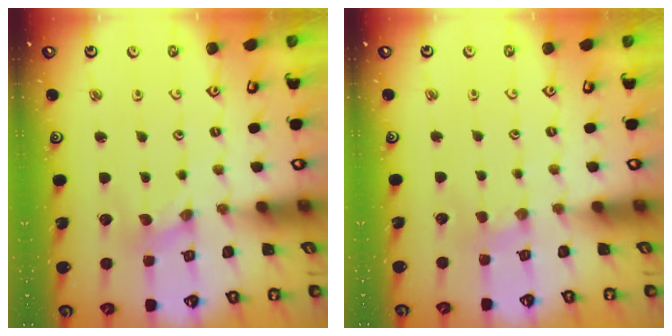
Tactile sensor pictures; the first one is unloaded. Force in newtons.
{"total": 1.8, "press": 1.7, "slide": 0.2}